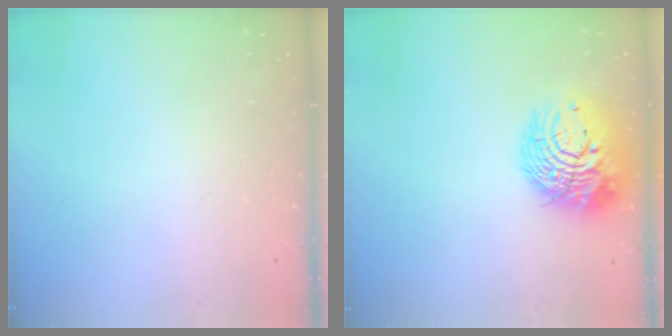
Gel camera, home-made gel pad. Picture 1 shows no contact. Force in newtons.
{"total": 14.9, "press": 14.8, "slide": 1.7}